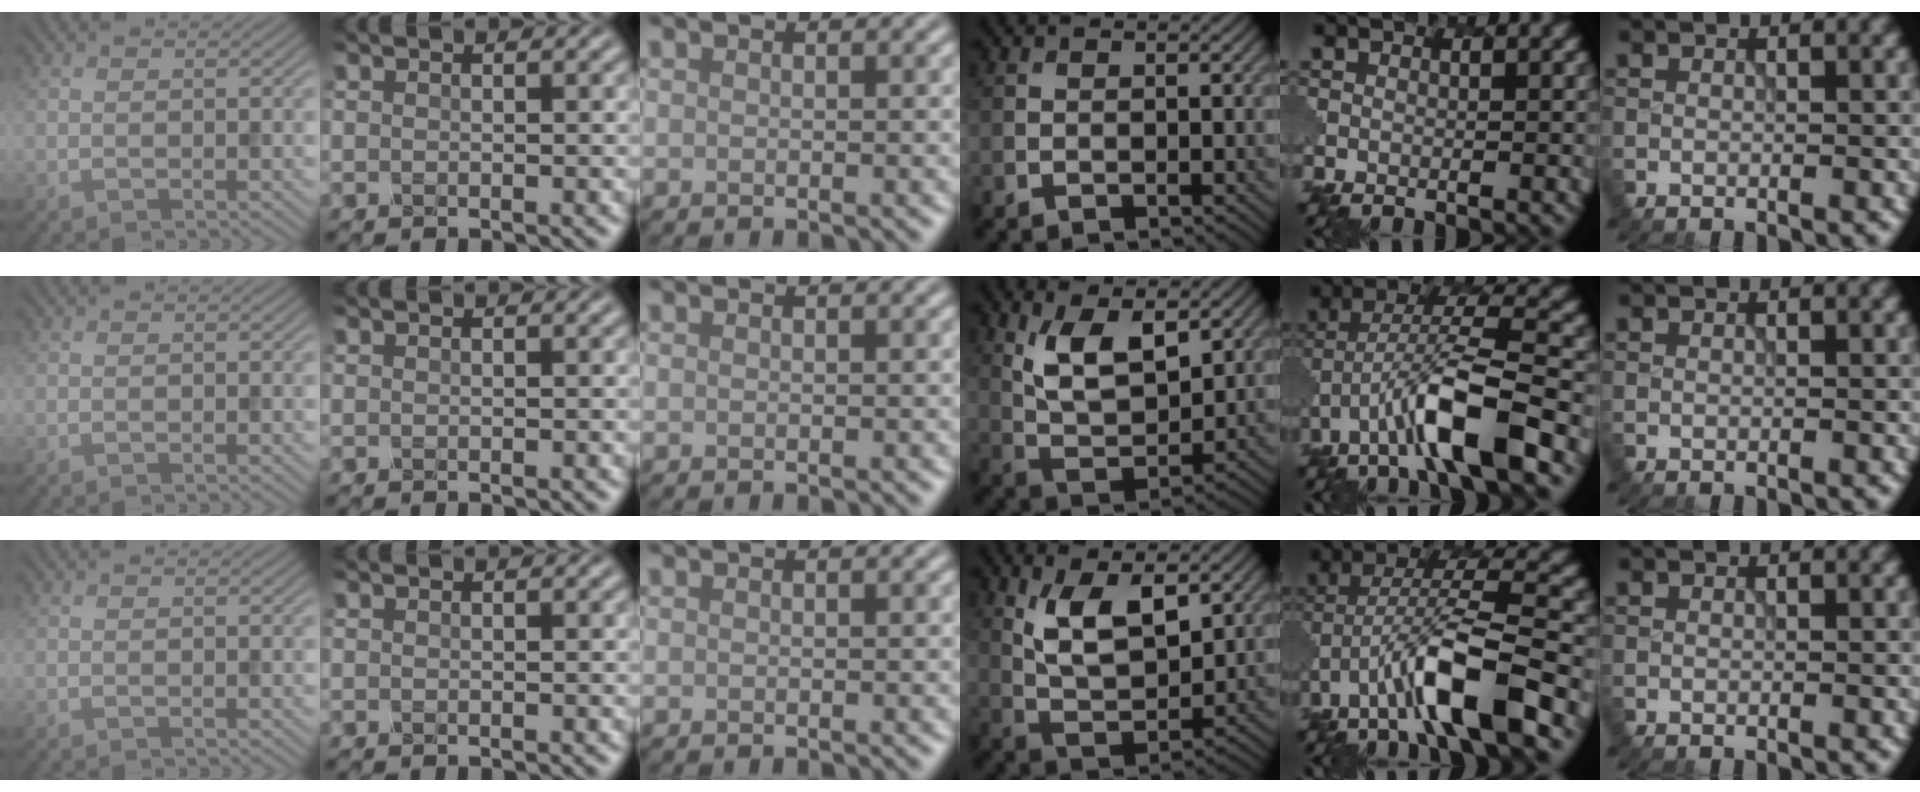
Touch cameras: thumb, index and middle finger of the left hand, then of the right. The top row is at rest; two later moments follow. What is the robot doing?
{"motion": "insert", "object": "pen bag"}